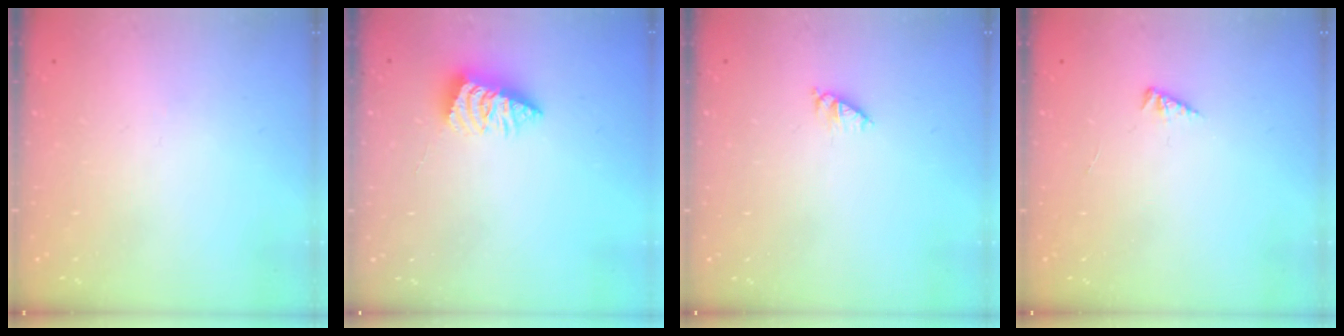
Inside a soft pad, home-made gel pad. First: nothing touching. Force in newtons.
{"total": 3.9, "press": 3.9, "slide": 0.2}
{"total": 2.8, "press": 2.8, "slide": 0.5}
{"total": 1.4, "press": 1.3, "slide": 0.3}